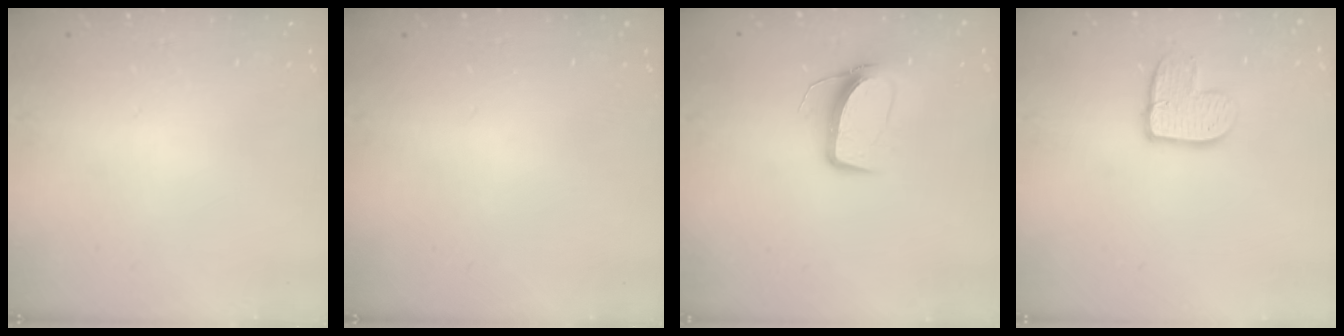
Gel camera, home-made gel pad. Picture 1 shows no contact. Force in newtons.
{"total": 0.0}
{"total": 9.9, "press": 9.9, "slide": 0.4}
{"total": 9.5, "press": 9.5, "slide": 0.3}